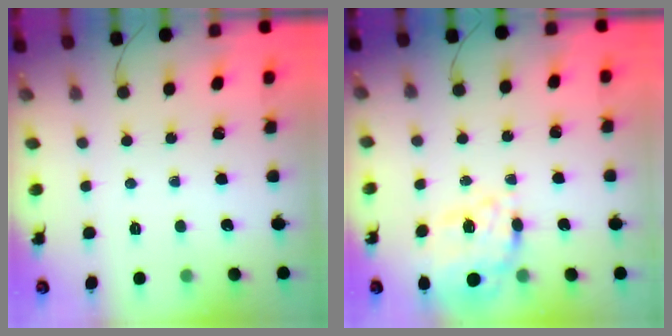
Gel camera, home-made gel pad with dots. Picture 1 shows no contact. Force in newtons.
{"total": 11.7, "press": 10.9, "slide": 4.3}